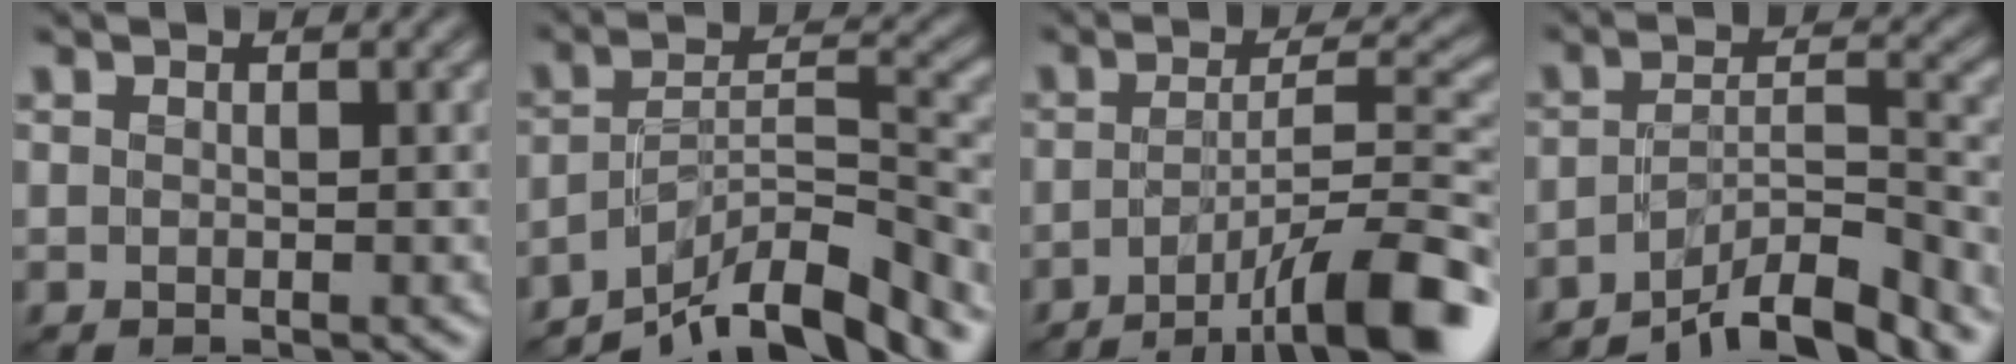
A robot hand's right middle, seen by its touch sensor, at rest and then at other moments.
{"total": 9.1, "force": [-7.1, 2.0, 5.3], "torque": [-0.075, 0.006, -0.129]}
{"total": 10.2, "force": [-5.6, 2.1, 8.2], "torque": [-0.104, 0.009, -0.092]}
{"total": 6.5, "force": [-5.2, 1.3, 3.7], "torque": [-0.054, 0.003, -0.088]}